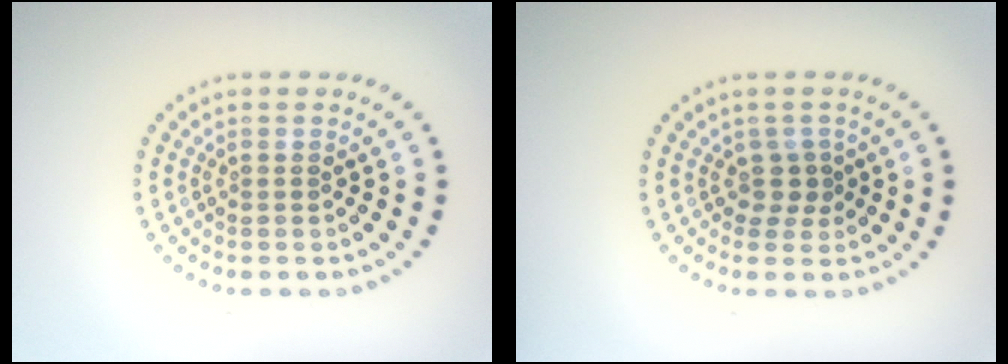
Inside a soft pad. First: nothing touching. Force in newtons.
{"total": 1.6, "press": 1.2, "slide": 1.1}